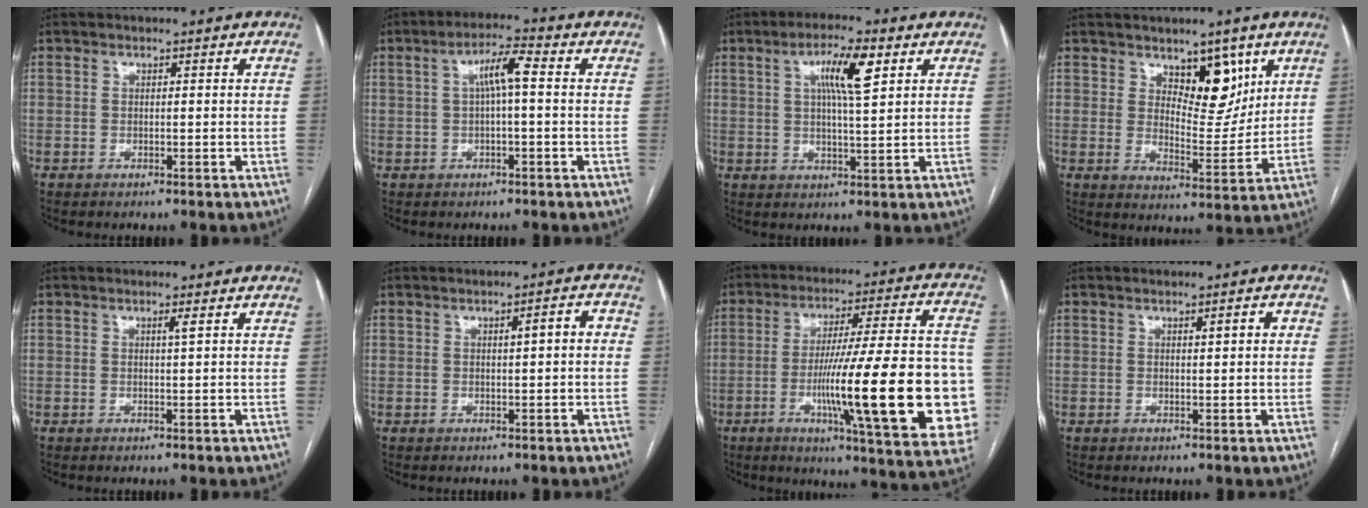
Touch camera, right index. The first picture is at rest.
{"total": 5.1, "force": [0.7, 0.6, 5.0], "torque": [-0.092, 0.016, 0.011]}
{"total": 7.6, "force": [2.9, 0.9, 7.0], "torque": [-0.127, 0.009, 0.049]}
{"total": 8.3, "force": [4.7, 3.7, 5.7], "torque": [-0.078, -0.009, 0.080]}
{"total": 1.0, "force": [0.4, -0.3, 0.8], "torque": [-0.019, -0.003, 0.009]}
{"total": 2.9, "force": [0.2, 0.4, 2.8], "torque": [-0.042, 0.007, 0.003]}
{"total": 27.9, "force": [-6.0, 2.6, 27.1], "torque": [-0.318, -0.002, -0.087]}
{"total": 1.8, "force": [0.5, 0.3, 1.7], "torque": [-0.025, 0.004, 0.007]}